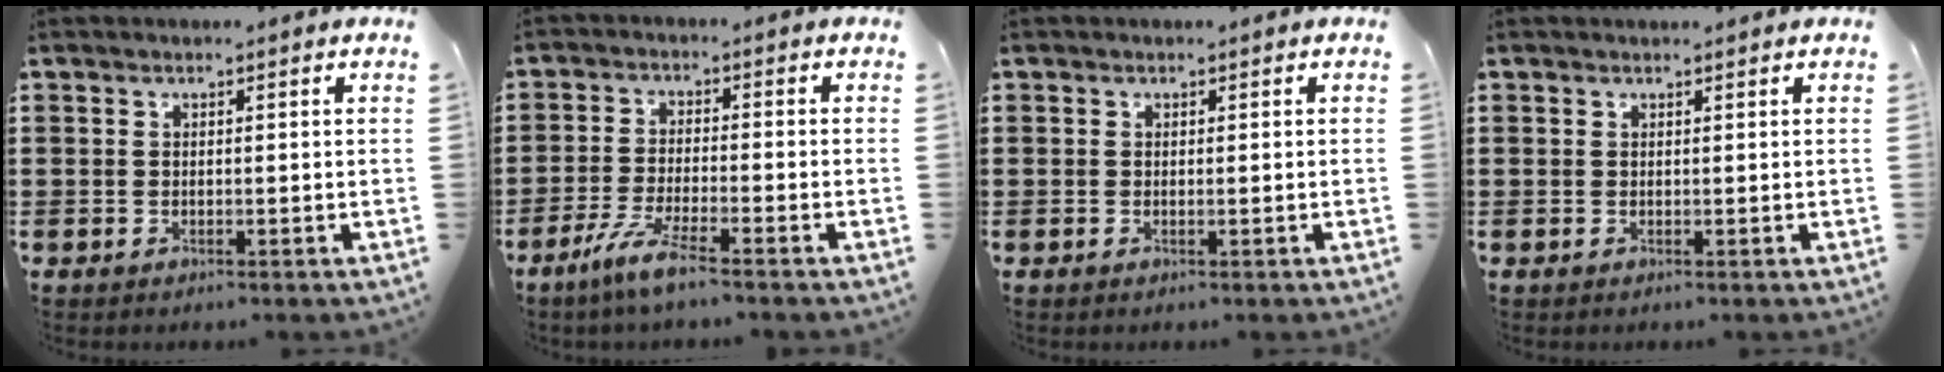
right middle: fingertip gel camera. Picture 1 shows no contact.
{"total": 5.5, "force": [-4.1, 0.2, 3.7], "torque": [-0.087, -0.017, -0.077]}
{"total": 0.0}
{"total": 0.0}